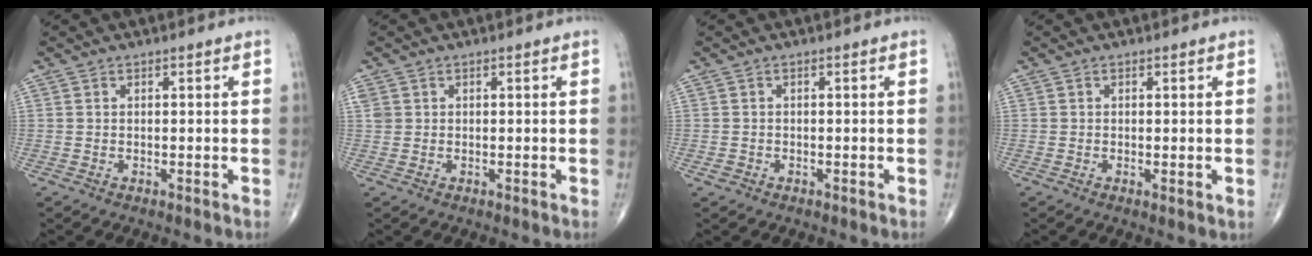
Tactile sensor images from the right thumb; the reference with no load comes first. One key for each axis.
{"total": 1.9, "fx": 0.5, "fy": 1.6, "fz": 0.8, "tx": -0.014, "ty": 0.006, "tz": 0.015}
{"total": 1.0, "fx": -0.5, "fy": 0.8, "fz": 0.3, "tx": -0.003, "ty": 0.005, "tz": -0.008}
{"total": 1.1, "fx": -0.1, "fy": 0.3, "fz": 1.0, "tx": -0.019, "ty": -0.005, "tz": -0.003}